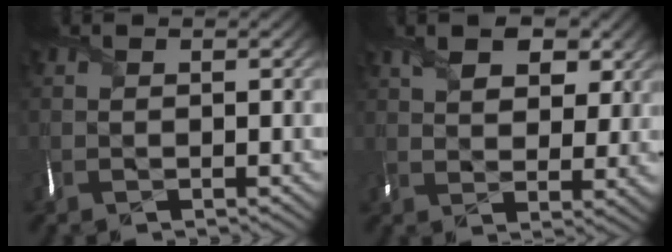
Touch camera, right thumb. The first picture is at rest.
{"total": 7.2, "force": [3.7, 4.0, 4.7], "torque": [-0.092, 0.002, 0.065]}